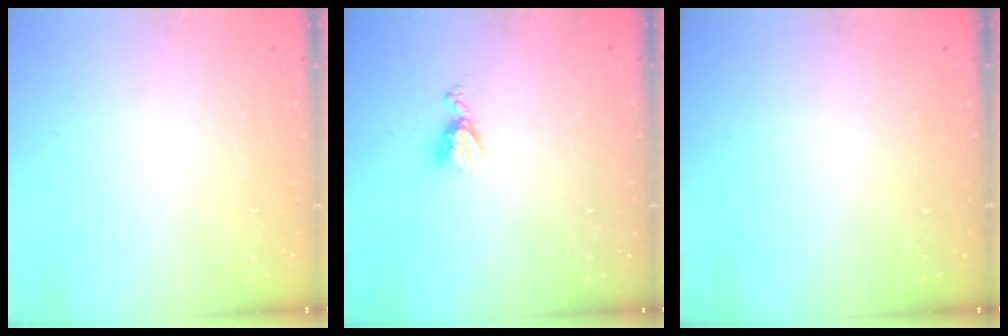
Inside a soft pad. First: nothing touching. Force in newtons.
{"total": 6.4, "press": 6.4, "slide": 0.5}
{"total": 0.0}